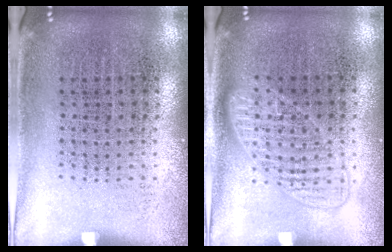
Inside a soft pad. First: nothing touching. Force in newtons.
{"total": 1.2, "press": 1.2, "slide": 0.2}